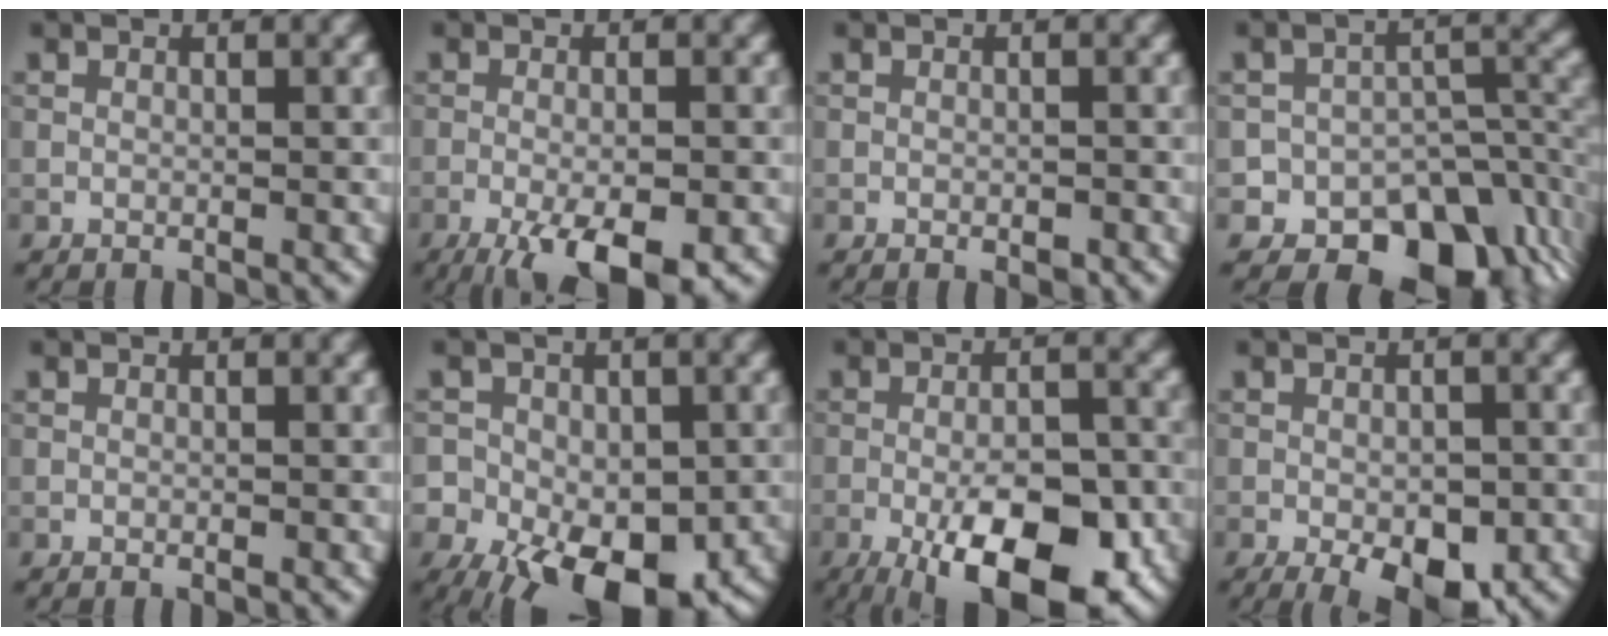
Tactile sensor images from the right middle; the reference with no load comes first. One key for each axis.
{"total": 7.2, "fx": -3.9, "fy": 2.2, "fz": 5.6, "tx": -0.091, "ty": -0.011, "tz": -0.058}
{"total": 0.8, "fx": -0.4, "fy": 0.3, "fz": 0.6, "tx": -0.007, "ty": 0.000, "tz": -0.003}
{"total": 11.1, "fx": -7.1, "fy": 7.0, "fz": 4.7, "tx": -0.047, "ty": 0.006, "tz": -0.102}
{"total": 0.0}
{"total": 13.3, "fx": -5.9, "fy": 9.2, "fz": 7.6, "tx": -0.108, "ty": -0.031, "tz": -0.096}
{"total": 11.5, "fx": -5.0, "fy": 4.4, "fz": 9.4, "tx": -0.140, "ty": -0.006, "tz": -0.080}
{"total": 5.4, "fx": -2.3, "fy": 2.3, "fz": 4.3, "tx": -0.057, "ty": -0.006, "tz": -0.030}